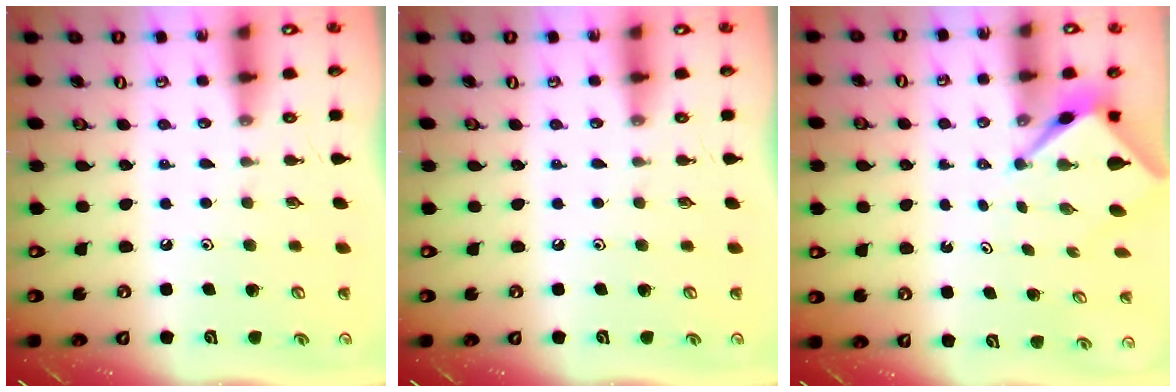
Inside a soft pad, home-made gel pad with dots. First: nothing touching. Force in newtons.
{"total": 0.0}
{"total": 3.0, "press": 3.0, "slide": 0.1}